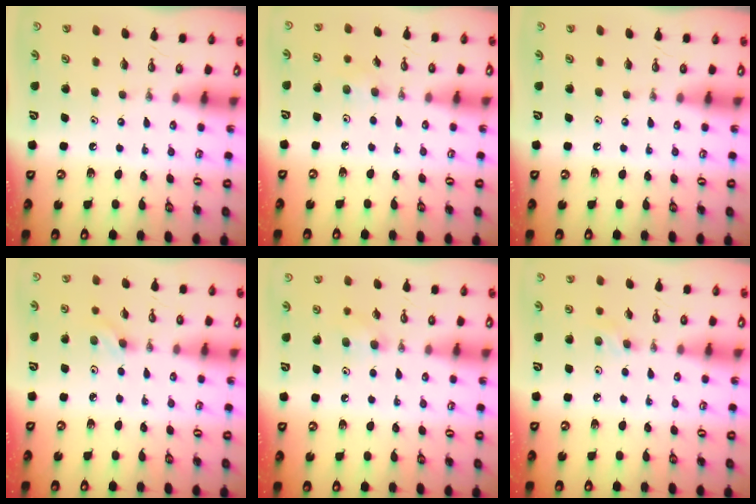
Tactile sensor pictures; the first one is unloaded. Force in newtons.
{"total": 5.0, "press": 4.8, "slide": 1.4}
{"total": 0.0}
{"total": 3.5, "press": 3.0, "slide": 1.6}
{"total": 6.3, "press": 6.2, "slide": 1.3}
{"total": 2.2, "press": 2.1, "slide": 0.7}